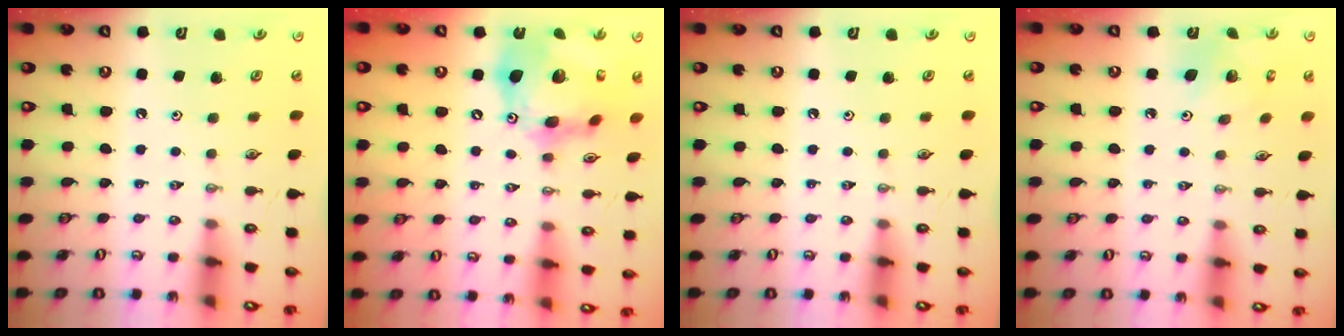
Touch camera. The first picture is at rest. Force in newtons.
{"total": 20.9, "press": 20.8, "slide": 2.3}
{"total": 0.0}
{"total": 5.7, "press": 5.7, "slide": 0.2}